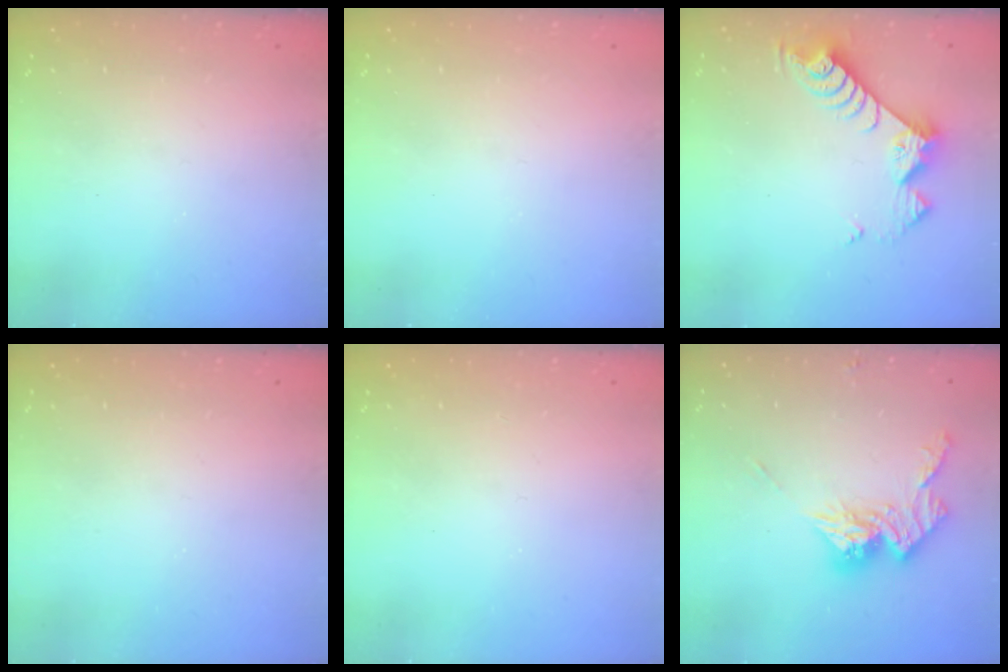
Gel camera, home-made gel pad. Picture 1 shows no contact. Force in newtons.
{"total": 0.0}
{"total": 9.6, "press": 9.5, "slide": 0.7}
{"total": 0.0}
{"total": 0.0}
{"total": 12.8, "press": 12.7, "slide": 1.1}